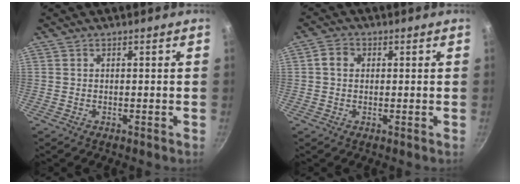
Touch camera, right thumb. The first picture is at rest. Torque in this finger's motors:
{"motor_torque": [-0.58, 0.71, 0.51, -0.30, 0.02]}